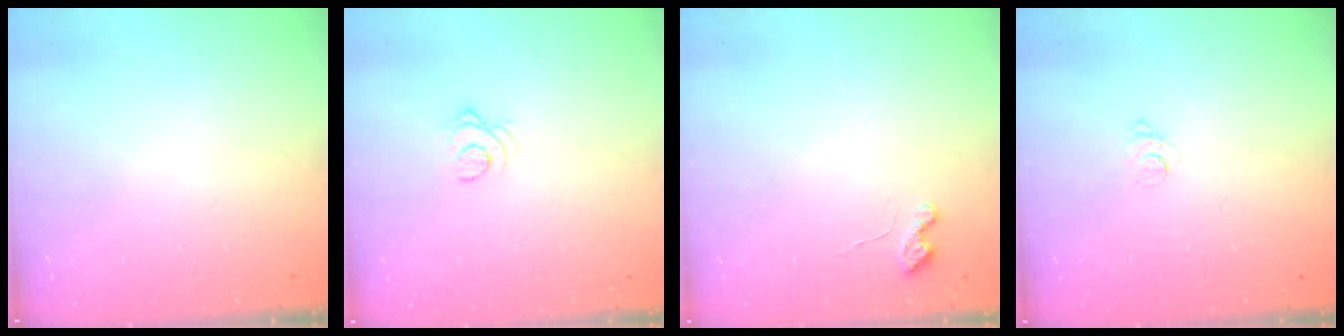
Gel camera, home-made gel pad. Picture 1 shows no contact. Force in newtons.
{"total": 2.5, "press": 2.5, "slide": 0.2}
{"total": 3.6, "press": 3.5, "slide": 0.4}
{"total": 2.2, "press": 2.2, "slide": 0.3}